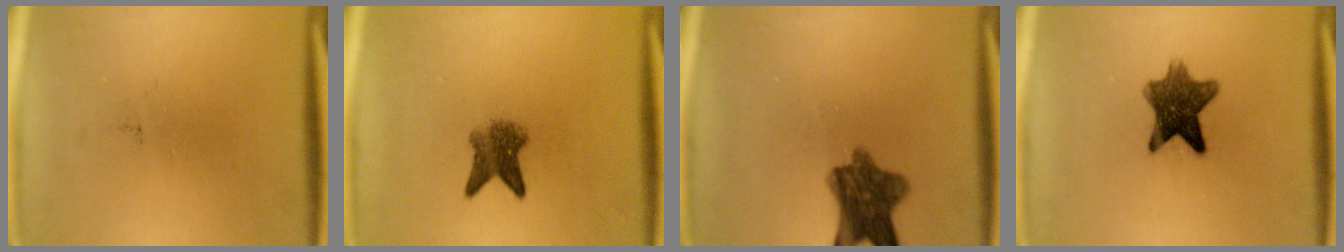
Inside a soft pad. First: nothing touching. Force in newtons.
{"total": 4.4}
{"total": 8.6}
{"total": 8.9}